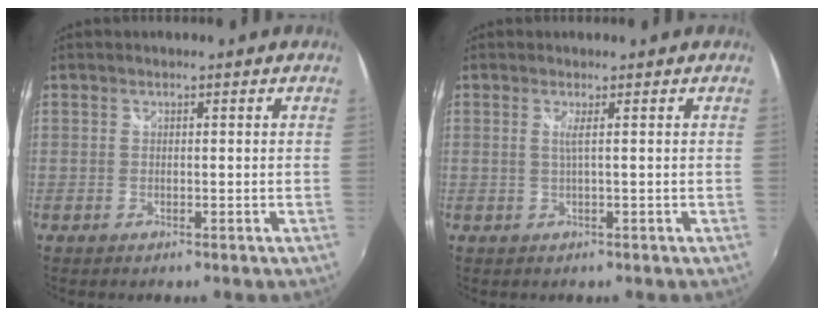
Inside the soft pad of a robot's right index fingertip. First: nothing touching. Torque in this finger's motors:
{"motor_torque": [0.00, 0.02, 0.02, 0.04]}